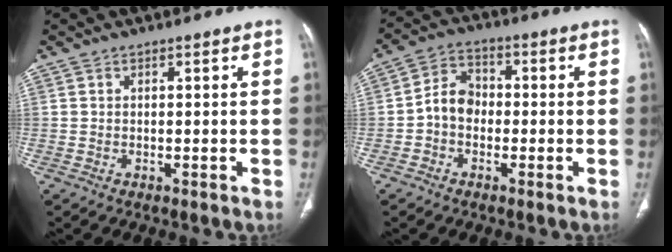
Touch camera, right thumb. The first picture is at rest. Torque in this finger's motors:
{"motor_torque": [0.66, 1.01, 0.75, -0.65, 0.02]}